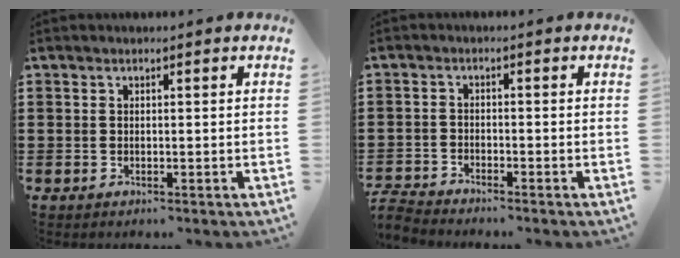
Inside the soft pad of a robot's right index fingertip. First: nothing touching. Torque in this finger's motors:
{"motor_torque": [-1.49, 0.65, -1.05, -0.21]}